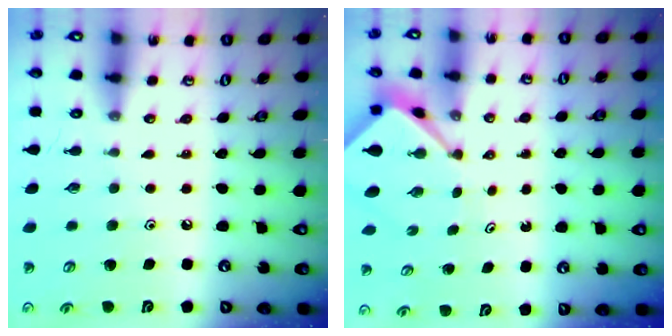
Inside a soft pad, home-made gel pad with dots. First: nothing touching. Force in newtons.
{"total": 3.9, "press": 3.9, "slide": 0.5}